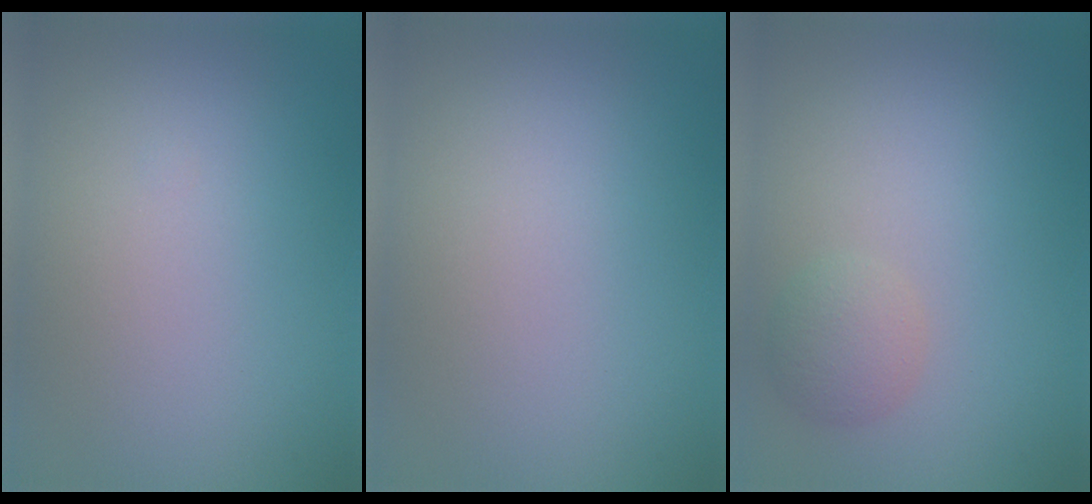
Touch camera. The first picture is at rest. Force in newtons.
{"total": 0.0}
{"total": 2.0, "press": 2.0, "slide": 0.1}